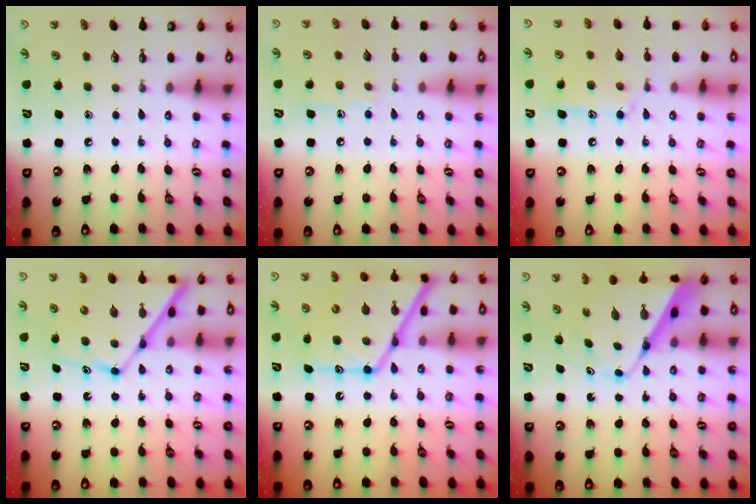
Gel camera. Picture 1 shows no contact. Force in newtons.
{"total": 7.0, "press": 6.9, "slide": 0.6}
{"total": 12.4, "press": 12.4, "slide": 0.8}
{"total": 13.4, "press": 13.3, "slide": 1.2}
{"total": 19.0, "press": 18.9, "slide": 1.7}
{"total": 10.0, "press": 10.0, "slide": 1.0}